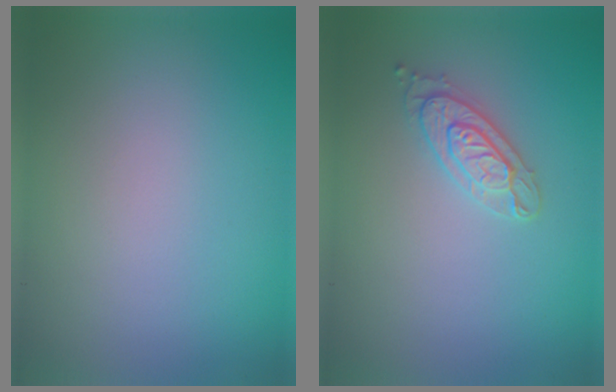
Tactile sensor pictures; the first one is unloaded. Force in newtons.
{"total": 2.5, "press": 2.4, "slide": 0.2}